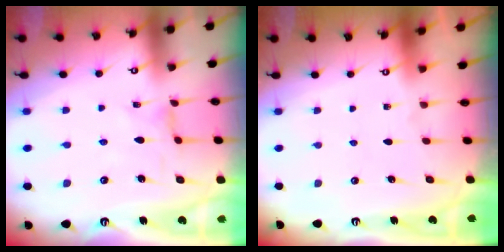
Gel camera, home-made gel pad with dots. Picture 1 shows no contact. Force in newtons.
{"total": 0.0}